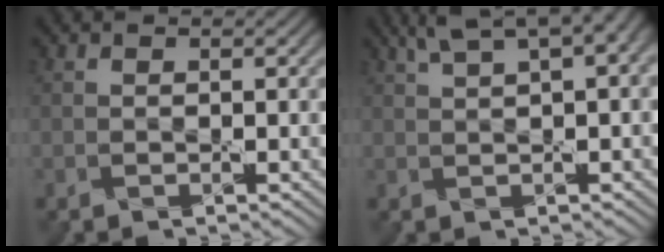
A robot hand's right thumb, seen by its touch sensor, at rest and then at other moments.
{"total": 8.1, "force": [4.0, 2.3, 6.6], "torque": [-0.111, 0.032, 0.059]}